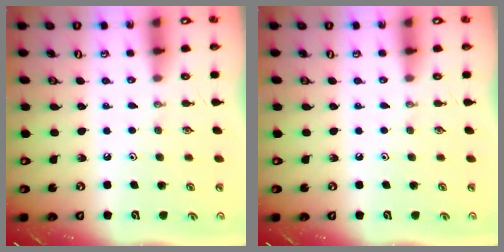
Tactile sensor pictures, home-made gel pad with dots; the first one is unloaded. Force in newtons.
{"total": 0.0}